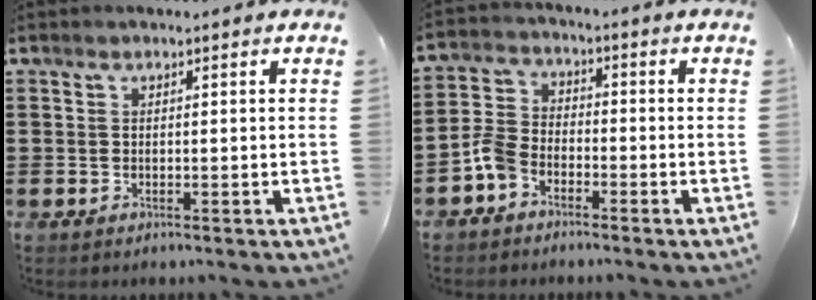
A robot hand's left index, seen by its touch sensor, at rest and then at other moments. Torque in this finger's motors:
{"motor_torque": [0.90, 0.80, 0.21, 0.09]}